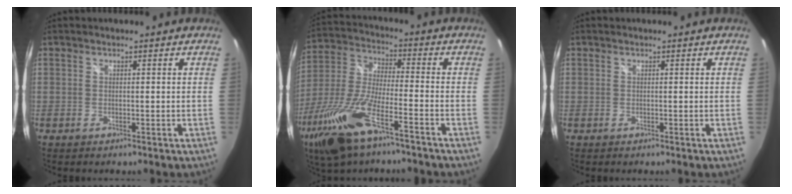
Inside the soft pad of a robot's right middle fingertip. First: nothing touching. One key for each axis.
{"total": 18.6, "fx": -11.0, "fy": 5.4, "fz": 14.0, "tx": -0.311, "ty": -0.037, "tz": -0.213}
{"total": 0.0}